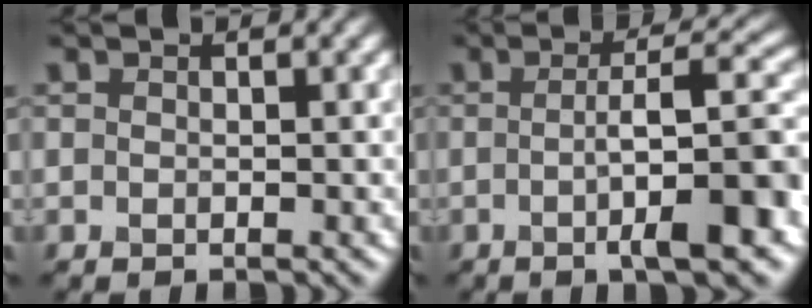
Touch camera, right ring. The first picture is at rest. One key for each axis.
{"total": 8.4, "fx": -1.5, "fy": 1.5, "fz": 8.1, "tx": -0.110, "ty": 0.011, "tz": -0.027}